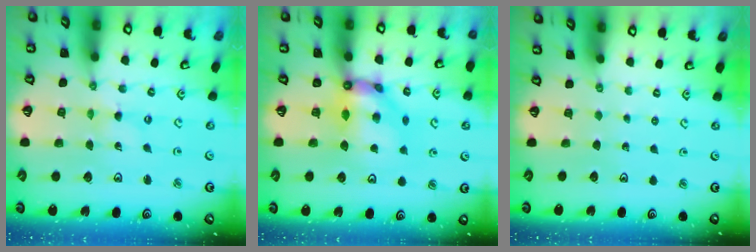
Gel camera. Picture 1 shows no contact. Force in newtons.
{"total": 9.3, "press": 9.3, "slide": 1.1}
{"total": 0.0}